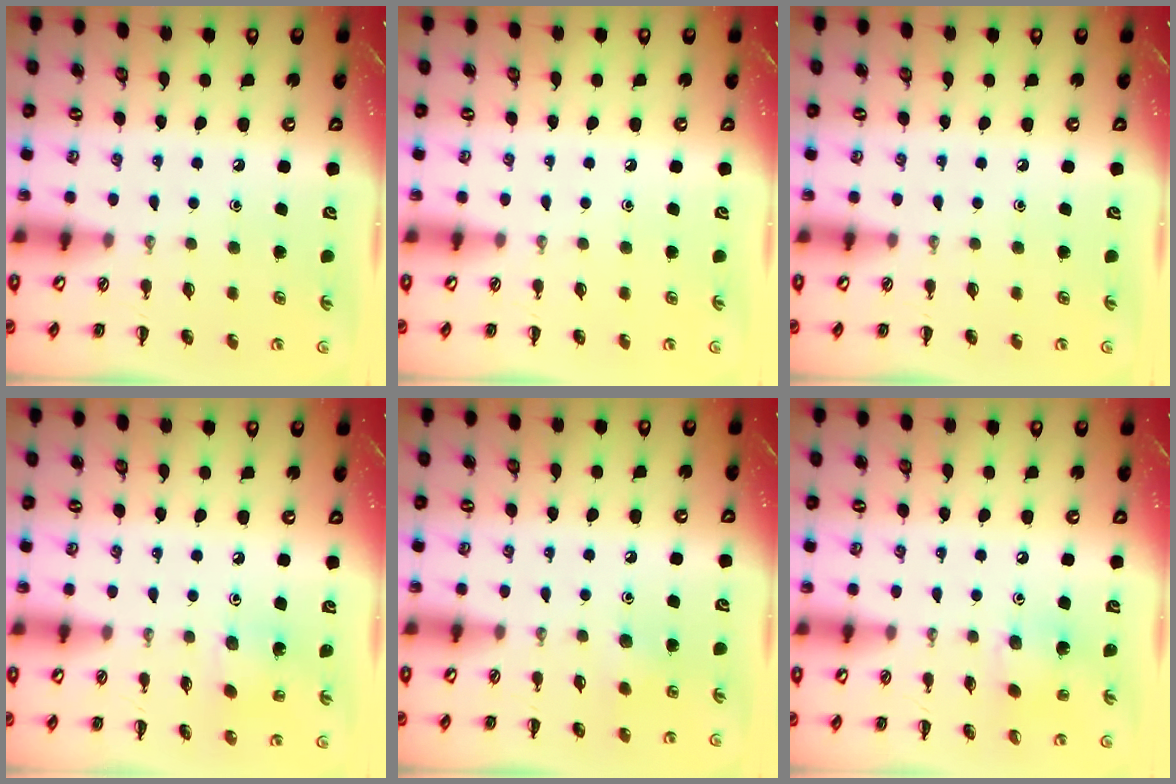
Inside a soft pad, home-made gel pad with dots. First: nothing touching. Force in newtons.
{"total": 0.0}
{"total": 0.0}
{"total": 3.9, "press": 3.7, "slide": 1.0}
{"total": 5.4, "press": 5.2, "slide": 1.5}
{"total": 4.0, "press": 3.9, "slide": 0.7}